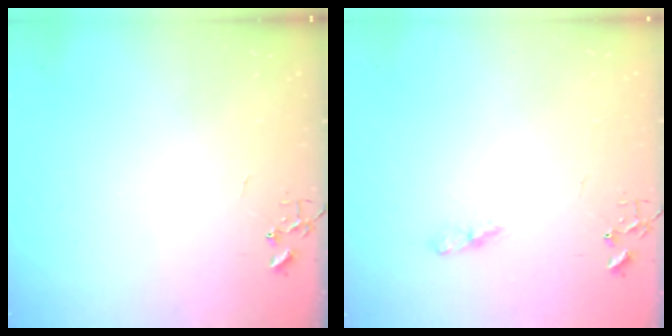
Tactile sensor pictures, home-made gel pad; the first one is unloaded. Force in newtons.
{"total": 4.7, "press": 4.7, "slide": 0.4}